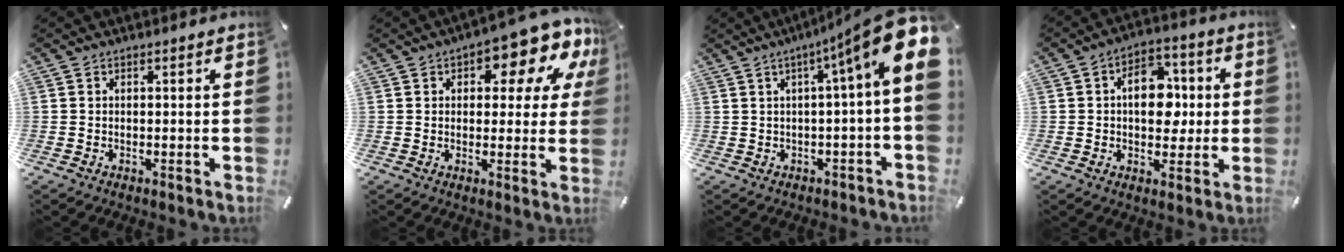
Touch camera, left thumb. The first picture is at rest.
{"total": 13.1, "force": [7.6, 5.8, 8.9], "torque": [-0.108, -0.058, 0.124]}
{"total": 13.7, "force": [4.6, 1.6, 12.8], "torque": [-0.181, -0.049, 0.064]}
{"total": 11.0, "force": [0.7, 7.8, 7.8], "torque": [-0.093, 0.005, 0.010]}